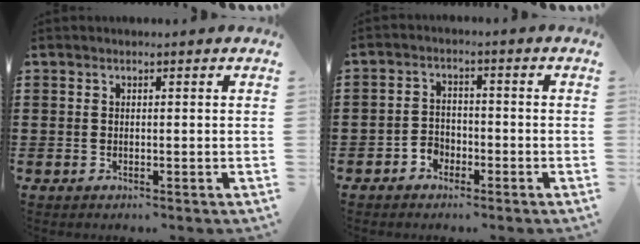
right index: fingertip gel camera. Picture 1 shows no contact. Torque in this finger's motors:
{"motor_torque": [1.09, 1.05, 0.05, 0.03]}